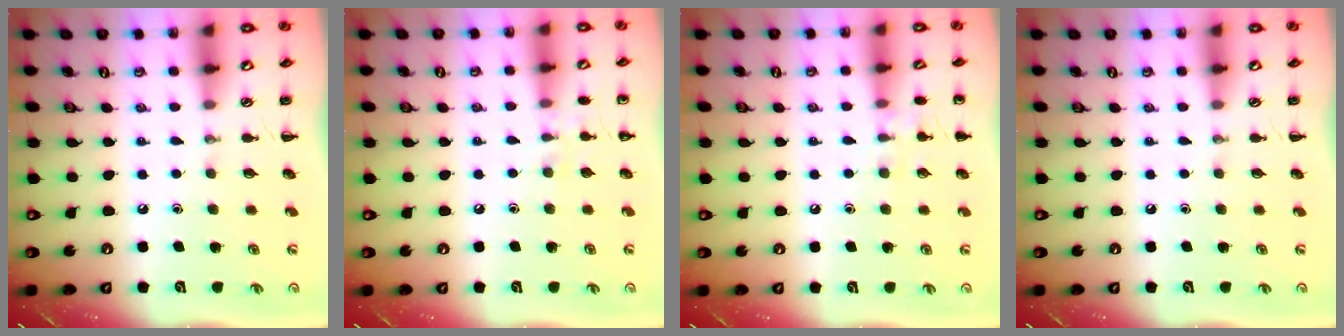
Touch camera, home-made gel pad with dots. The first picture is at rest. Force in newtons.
{"total": 5.8, "press": 5.5, "slide": 1.7}
{"total": 7.2, "press": 7.0, "slide": 1.8}
{"total": 0.0}